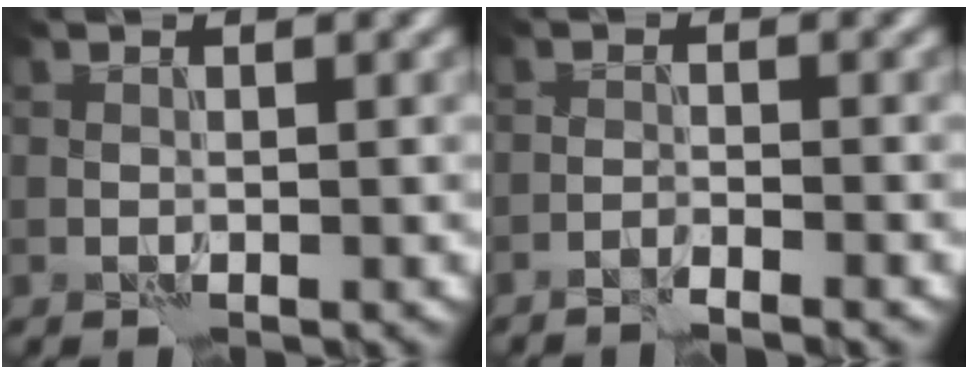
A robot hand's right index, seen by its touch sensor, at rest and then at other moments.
{"total": 1.5, "force": [-1.4, -0.3, 0.5], "torque": [-0.011, 0.002, -0.030]}